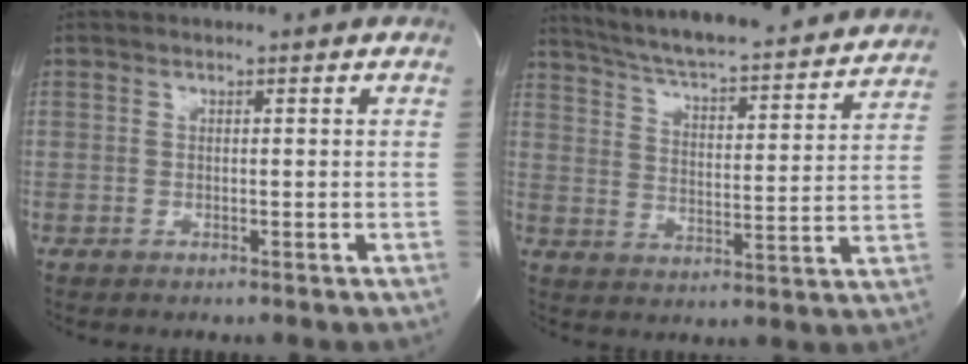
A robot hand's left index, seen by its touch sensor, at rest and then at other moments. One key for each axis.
{"total": 24.1, "fx": 21.9, "fy": 3.2, "fz": 9.4, "tx": -0.153, "ty": -0.018, "tz": 0.296}